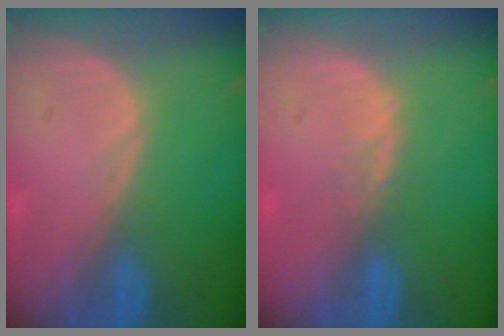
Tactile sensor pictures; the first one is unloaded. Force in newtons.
{"total": 1.4, "press": 1.4, "slide": 0.3}